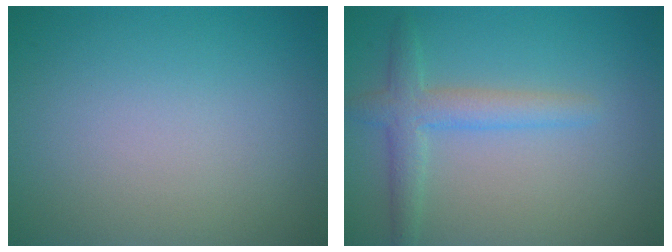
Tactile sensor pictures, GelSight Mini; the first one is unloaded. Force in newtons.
{"total": 3.0, "press": 3.0, "slide": 0.2}